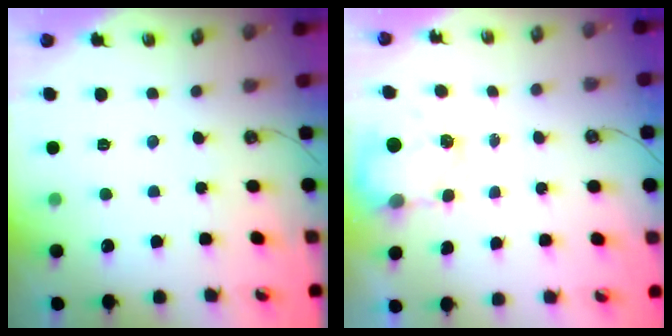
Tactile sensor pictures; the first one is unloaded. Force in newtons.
{"total": 3.6, "press": 3.6, "slide": 0.4}